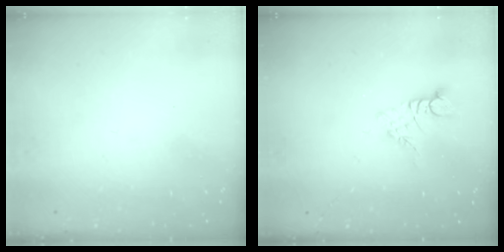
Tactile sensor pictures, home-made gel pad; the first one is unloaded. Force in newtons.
{"total": 3.3, "press": 3.3, "slide": 0.4}